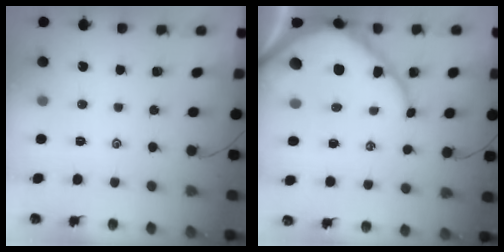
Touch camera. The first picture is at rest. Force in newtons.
{"total": 14.1, "press": 14.1, "slide": 1.5}